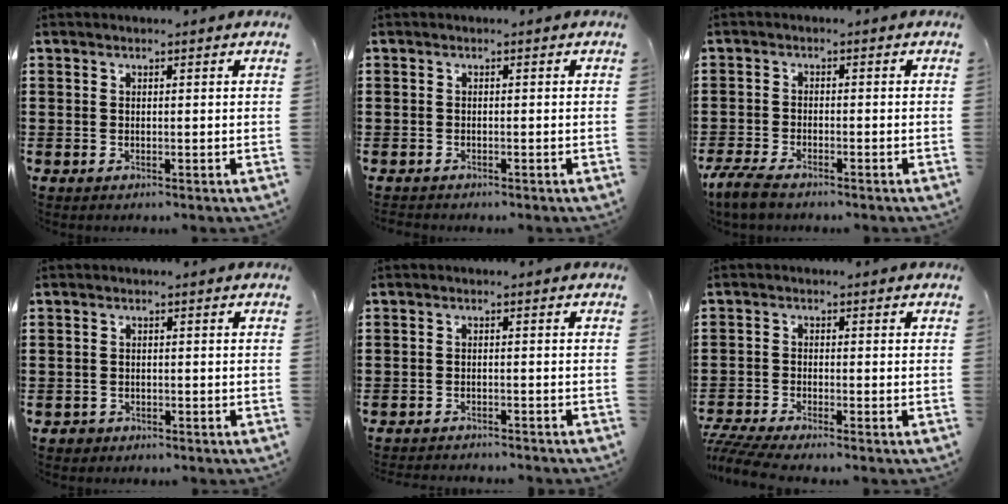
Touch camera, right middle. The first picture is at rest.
{"total": 0.9, "force": [-0.8, 0.4, -0.1], "torque": [0.002, 0.004, -0.019]}
{"total": 3.6, "force": [-3.1, 0.8, 1.6], "torque": [-0.049, -0.005, -0.066]}
{"total": 1.1, "force": [-0.8, 0.6, 0.0], "torque": [-0.002, 0.002, -0.019]}
{"total": 1.8, "force": [-1.8, 0.1, -0.1], "torque": [-0.005, 0.001, -0.039]}
{"total": 3.3, "force": [-3.0, 0.2, 1.2], "torque": [-0.035, -0.008, -0.064]}